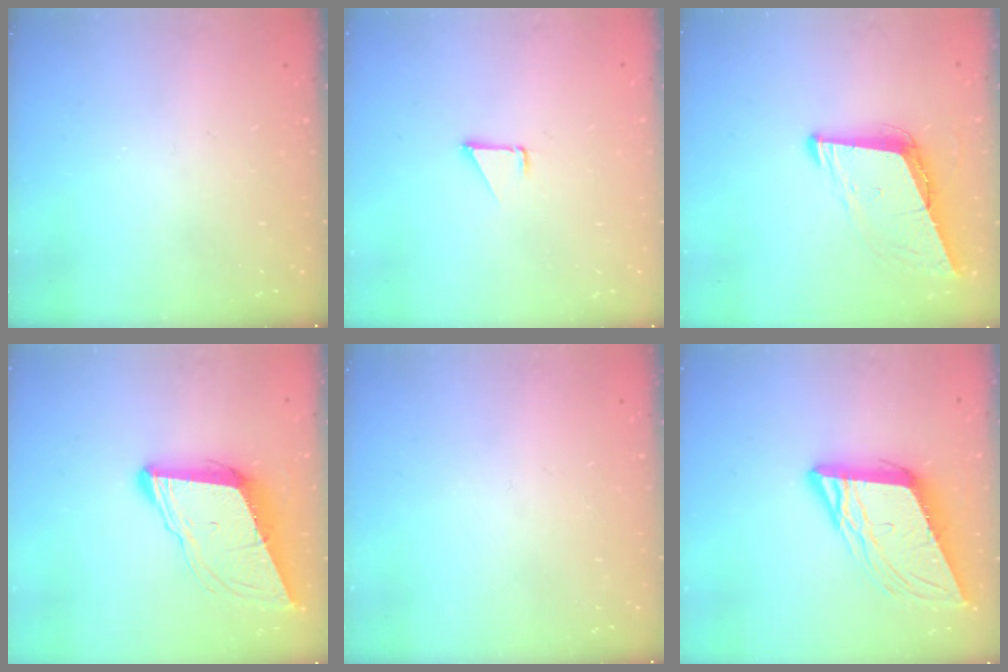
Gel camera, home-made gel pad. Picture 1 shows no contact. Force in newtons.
{"total": 1.5, "press": 1.5, "slide": 0.1}
{"total": 8.9, "press": 8.2, "slide": 3.5}
{"total": 10.5, "press": 9.9, "slide": 3.6}
{"total": 0.0}
{"total": 11.6, "press": 11.2, "slide": 2.9}